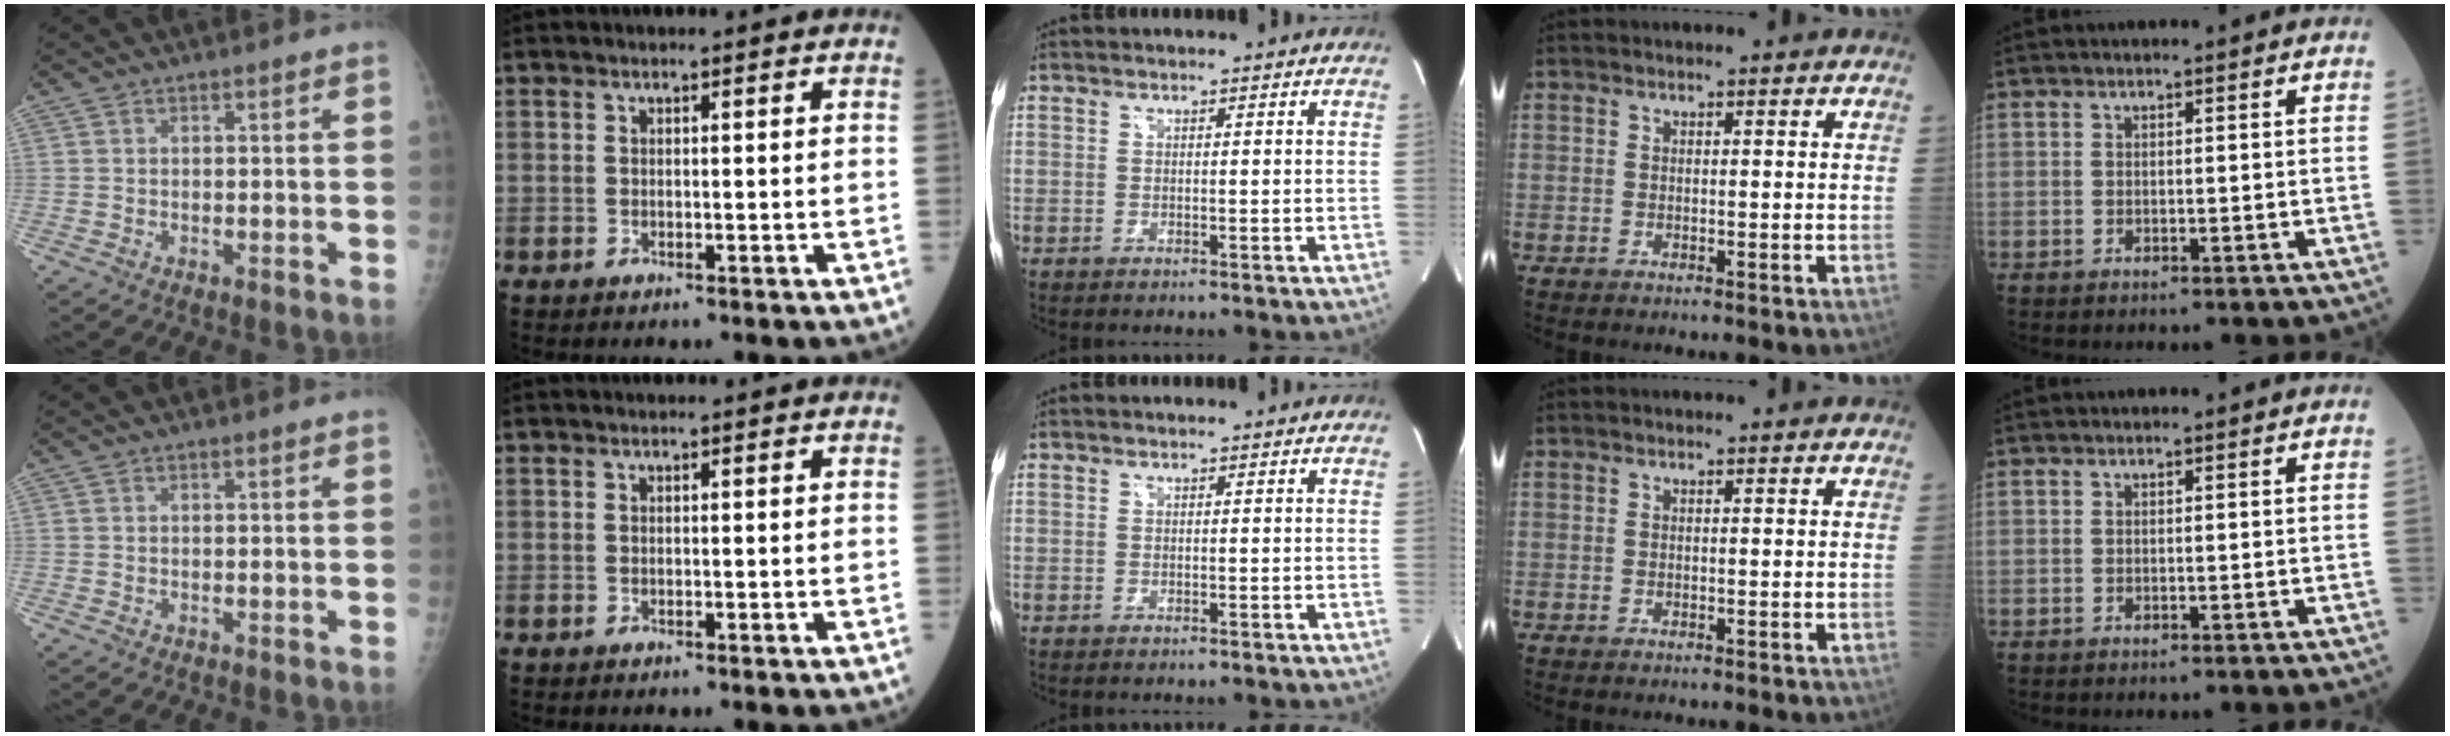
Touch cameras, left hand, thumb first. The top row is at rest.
{}